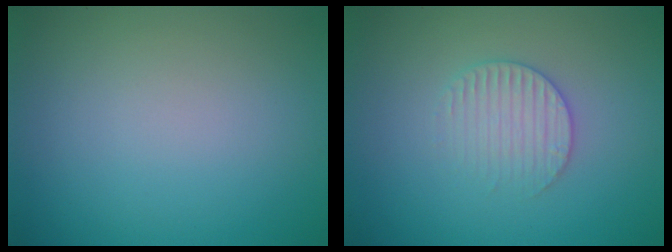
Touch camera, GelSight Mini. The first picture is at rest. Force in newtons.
{"total": 2.5, "press": 2.5, "slide": 0.4}